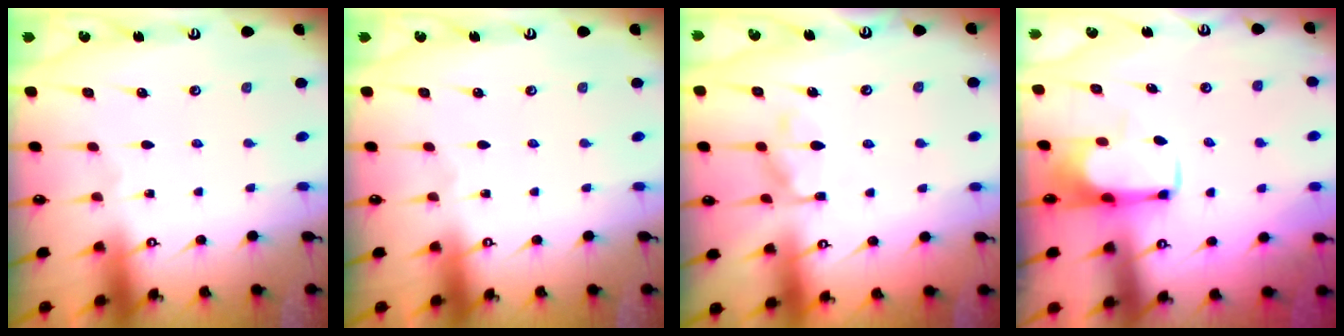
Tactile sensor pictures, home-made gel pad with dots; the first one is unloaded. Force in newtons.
{"total": 0.0}
{"total": 9.6, "press": 9.6, "slide": 0.7}
{"total": 2.0, "press": 1.9, "slide": 0.4}